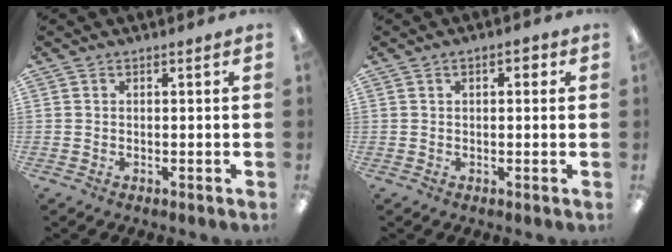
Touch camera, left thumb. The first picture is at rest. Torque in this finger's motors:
{"motor_torque": [-0.25, 0.02, -0.33, -0.09, 0.00]}